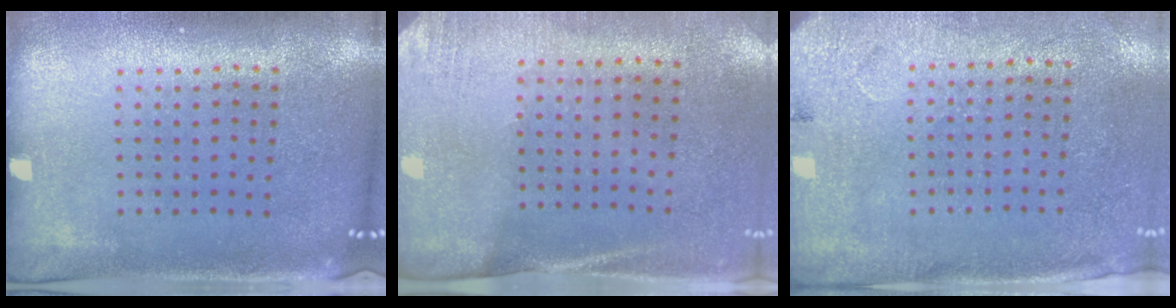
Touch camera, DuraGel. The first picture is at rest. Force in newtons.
{"total": 2.6, "press": 2.3, "slide": 1.3}
{"total": 2.6, "press": 2.1, "slide": 1.5}